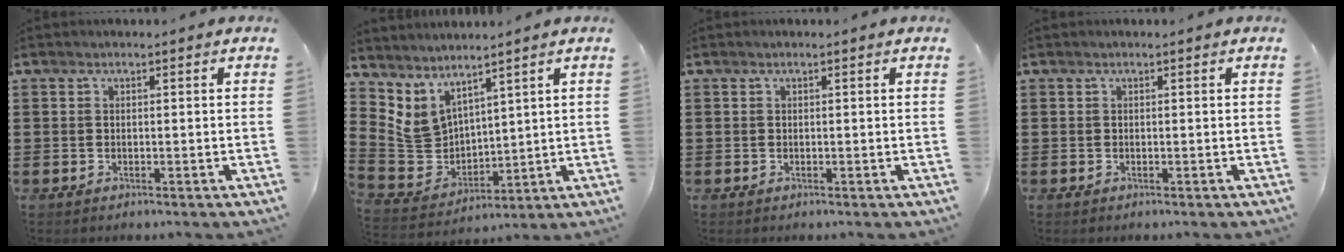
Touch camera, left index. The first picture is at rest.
{"total": 5.6, "force": [4.1, 3.6, 1.4], "torque": [-0.064, -0.027, 0.078]}
{"total": 0.0}
{"total": 0.0}